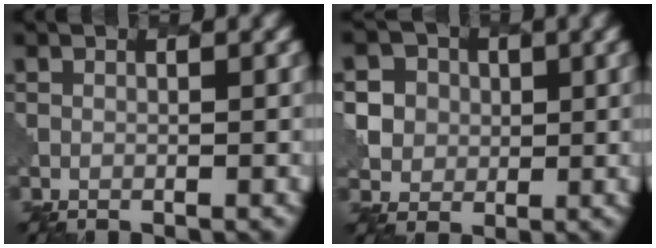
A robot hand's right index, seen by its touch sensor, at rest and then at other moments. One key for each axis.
{"total": 5.6, "fx": 1.9, "fy": 5.0, "fz": 1.5, "tx": -0.031, "ty": 0.023, "tz": 0.027}